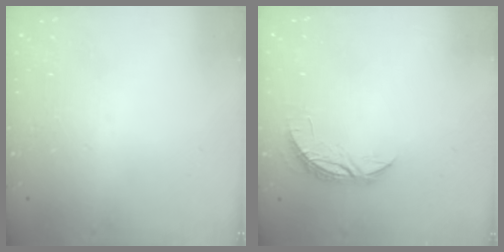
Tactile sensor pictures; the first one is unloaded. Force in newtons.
{"total": 5.2, "press": 5.2, "slide": 0.3}